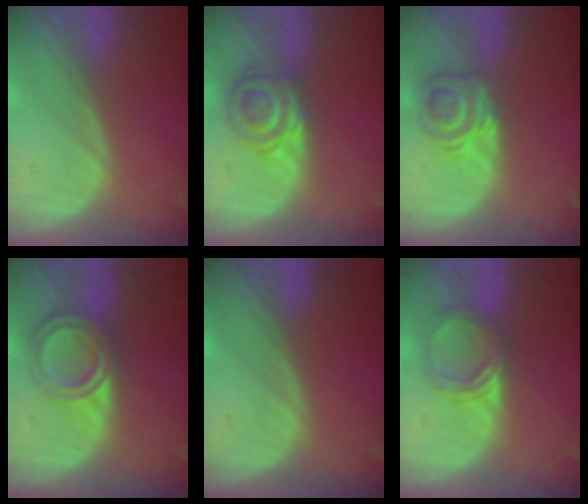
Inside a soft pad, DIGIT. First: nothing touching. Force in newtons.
{"total": 6.5, "press": 5.8, "slide": 3.0}
{"total": 5.8, "press": 4.9, "slide": 3.0}
{"total": 6.4, "press": 5.4, "slide": 3.4}
{"total": 0.0}
{"total": 4.9, "press": 4.6, "slide": 1.9}